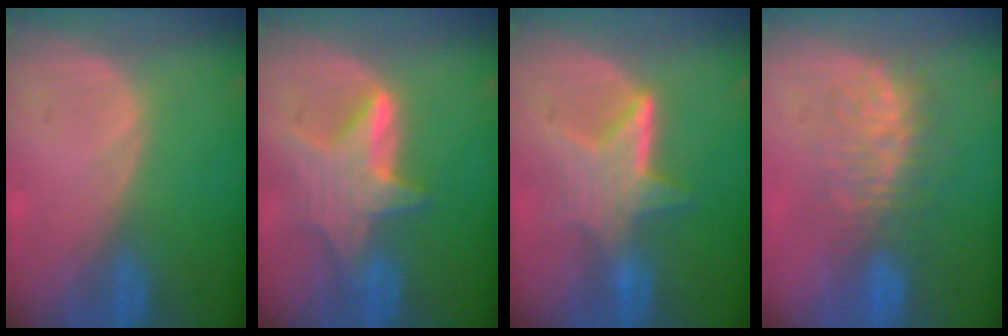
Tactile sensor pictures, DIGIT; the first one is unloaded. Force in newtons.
{"total": 6.8, "press": 6.8, "slide": 0.1}
{"total": 6.7, "press": 6.1, "slide": 2.7}
{"total": 7.6, "press": 7.3, "slide": 1.9}